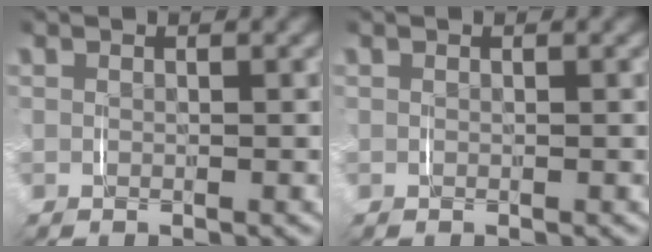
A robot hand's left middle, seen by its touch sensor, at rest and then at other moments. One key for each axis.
{"total": 0.0}